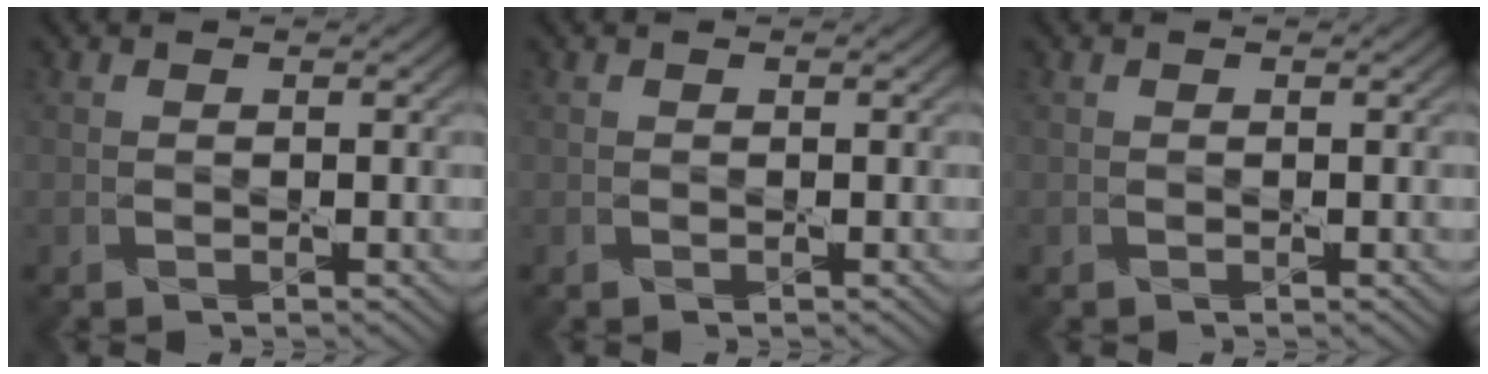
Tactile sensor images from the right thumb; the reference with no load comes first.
{"total": 0.0}
{"total": 0.0}